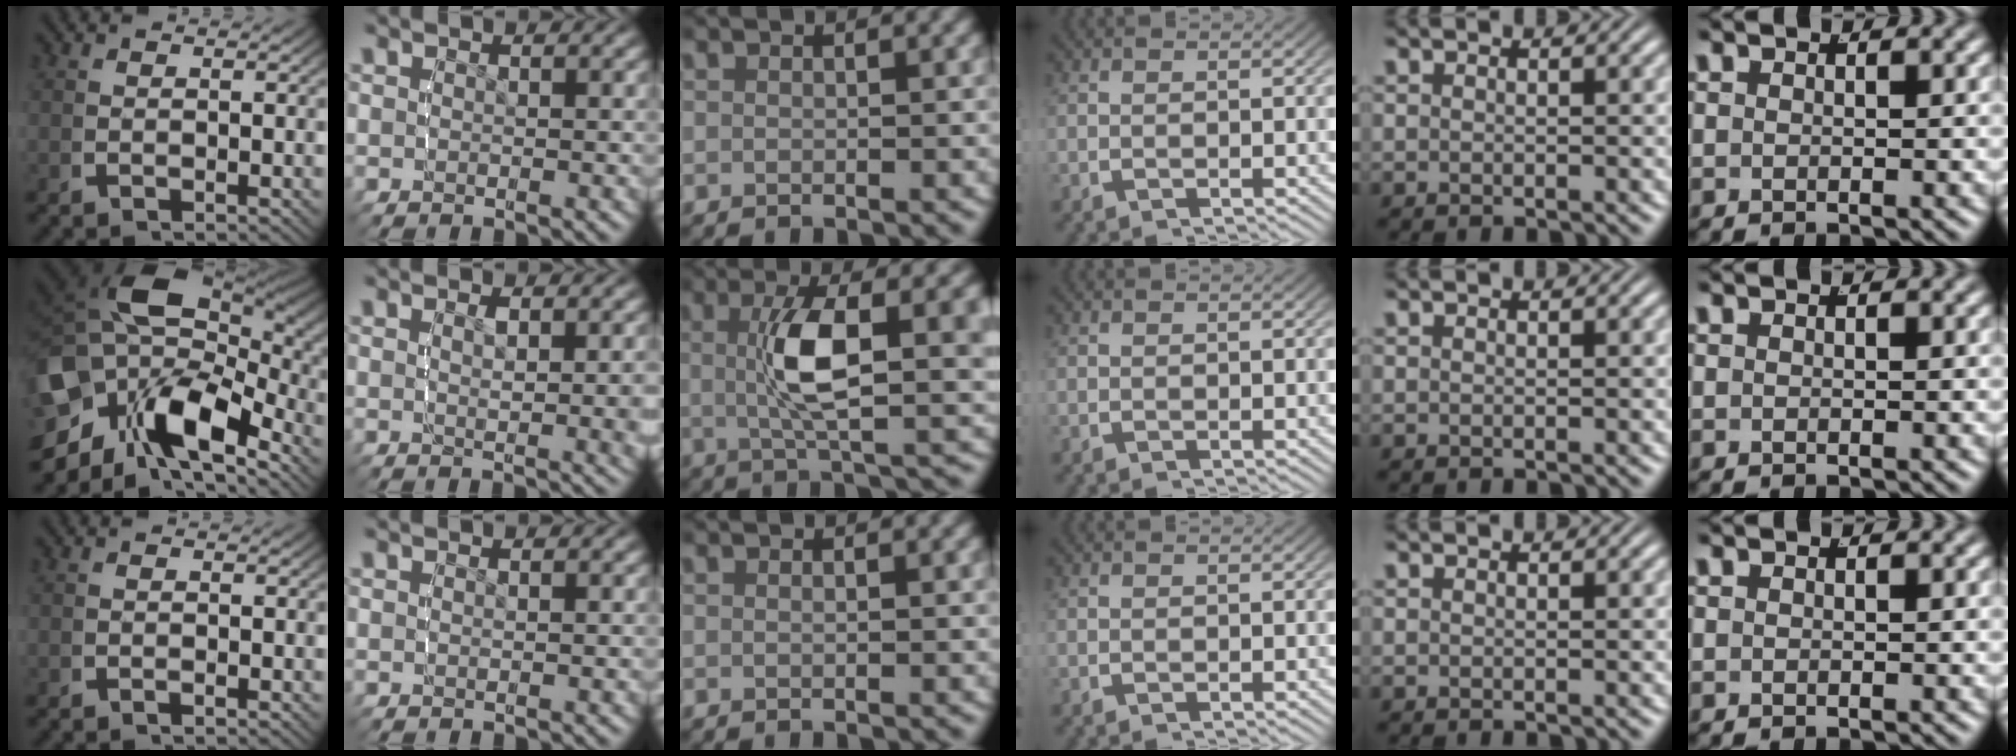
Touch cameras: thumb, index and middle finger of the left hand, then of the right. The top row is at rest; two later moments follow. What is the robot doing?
{"motion": "lift_and_place", "object": "stress ball aka squeeze ball"}